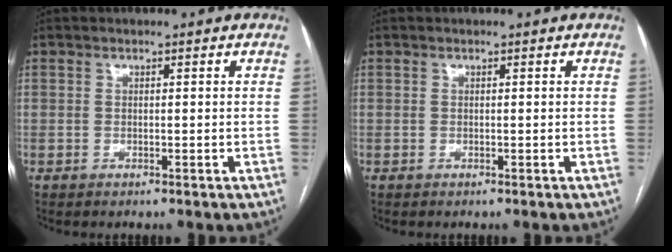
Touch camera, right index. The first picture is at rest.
{"total": 0.0}